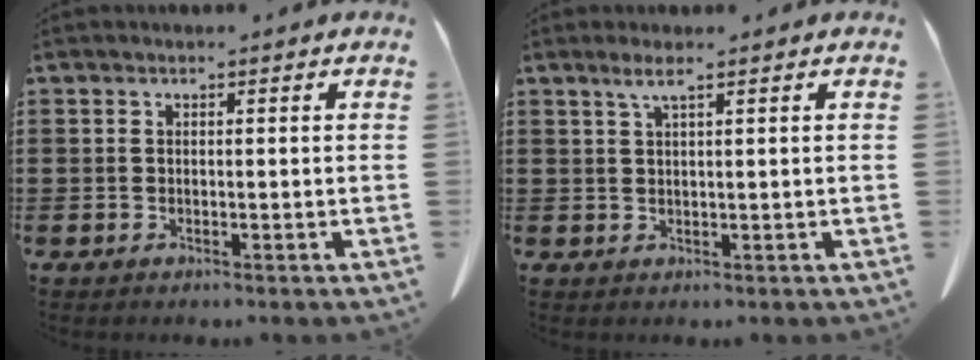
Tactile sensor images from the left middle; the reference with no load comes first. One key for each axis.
{"total": 2.1, "fx": 1.3, "fy": 0.0, "fz": 1.6, "tx": -0.036, "ty": -0.002, "tz": 0.025}